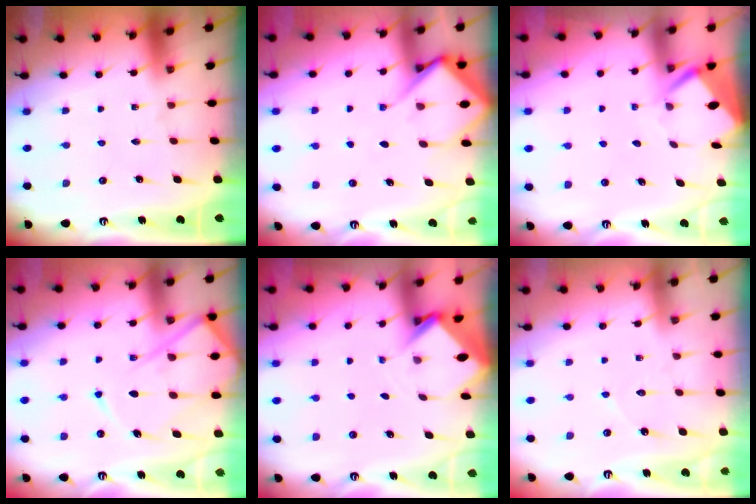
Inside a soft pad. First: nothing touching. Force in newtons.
{"total": 8.7, "press": 8.6, "slide": 0.9}
{"total": 3.8, "press": 3.8, "slide": 0.3}
{"total": 14.2, "press": 14.1, "slide": 1.4}
{"total": 2.9, "press": 2.9, "slide": 0.2}
{"total": 4.5, "press": 4.5, "slide": 0.4}